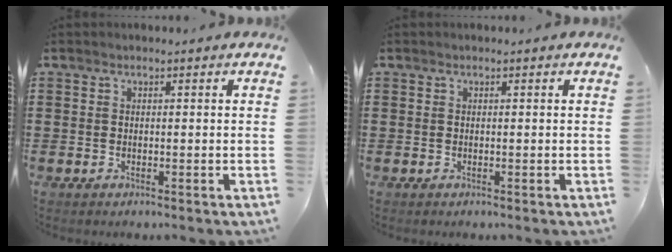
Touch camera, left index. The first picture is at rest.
{"total": 0.0}